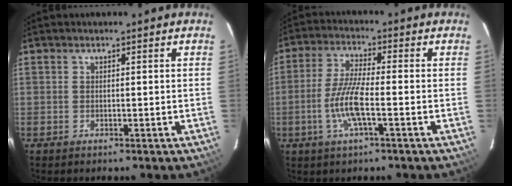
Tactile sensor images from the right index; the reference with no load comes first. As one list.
[{"total": 8.2, "force": [-2.5, 1.1, 7.7], "torque": [-0.160, -0.002, -0.052]}]